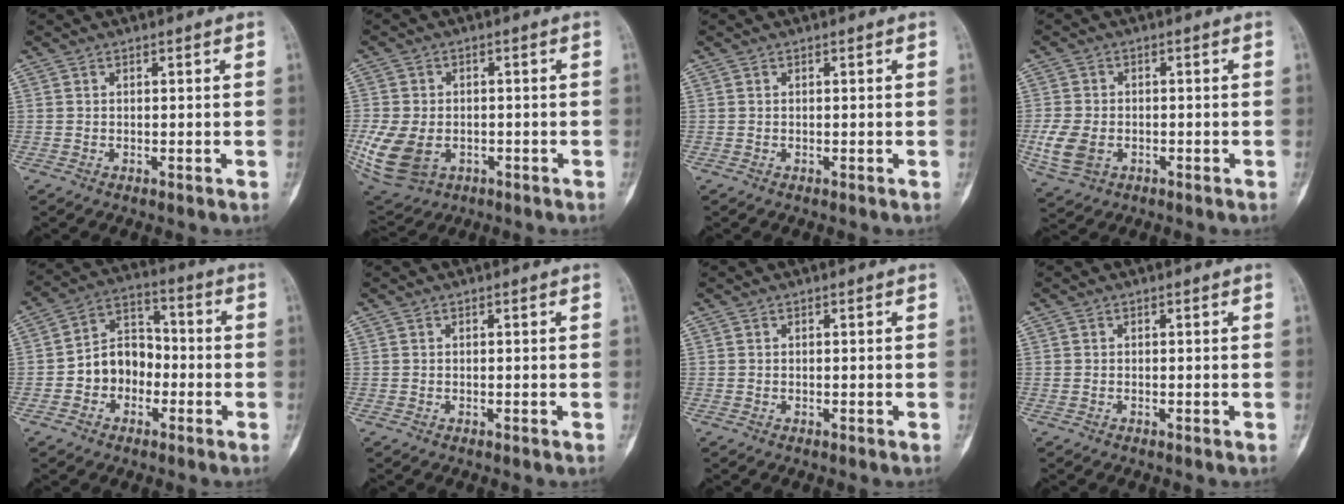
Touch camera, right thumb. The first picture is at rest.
{"total": 12.3, "force": [-2.9, 8.8, 8.0], "torque": [-0.176, -0.002, -0.038]}
{"total": 0.0}
{"total": 6.8, "force": [-1.8, 4.8, 4.5], "torque": [-0.092, 0.001, -0.029]}
{"total": 9.9, "force": [-2.3, 7.8, 5.7], "torque": [-0.063, 0.044, -0.052]}
{"total": 0.0}
{"total": 0.0}
{"total": 0.0}